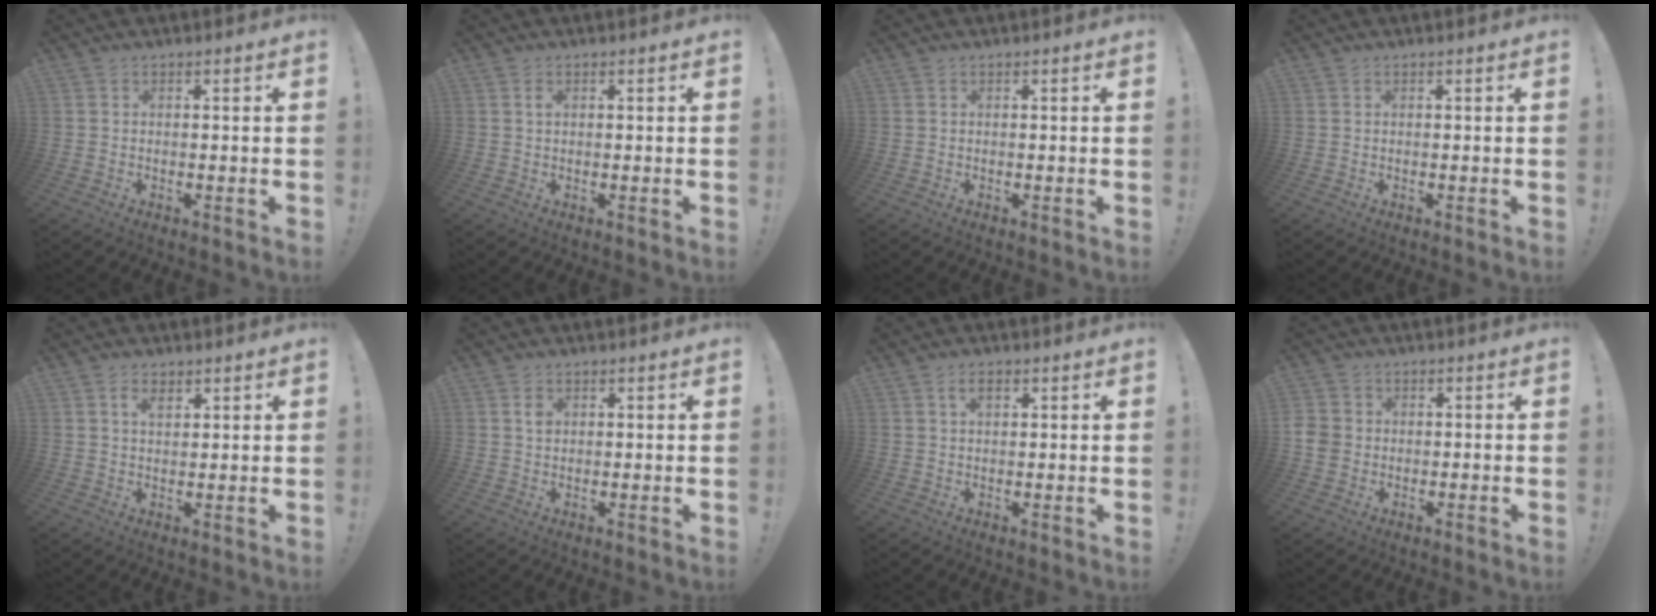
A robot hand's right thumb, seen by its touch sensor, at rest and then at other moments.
{"total": 0.9, "force": [0.2, 0.6, 0.7], "torque": [-0.014, 0.003, 0.004]}
{"total": 0.0}
{"total": 0.0}
{"total": 2.9, "force": [1.5, 1.3, 2.1], "torque": [-0.028, -0.005, 0.025]}
{"total": 1.8, "force": [0.5, 1.4, 1.0], "torque": [-0.006, -0.003, 0.005]}
{"total": 2.9, "force": [1.2, 1.4, 2.2], "torque": [-0.031, 0.000, 0.017]}
{"total": 4.4, "force": [-1.2, 3.8, 1.8], "torque": [-0.035, 0.009, -0.022]}